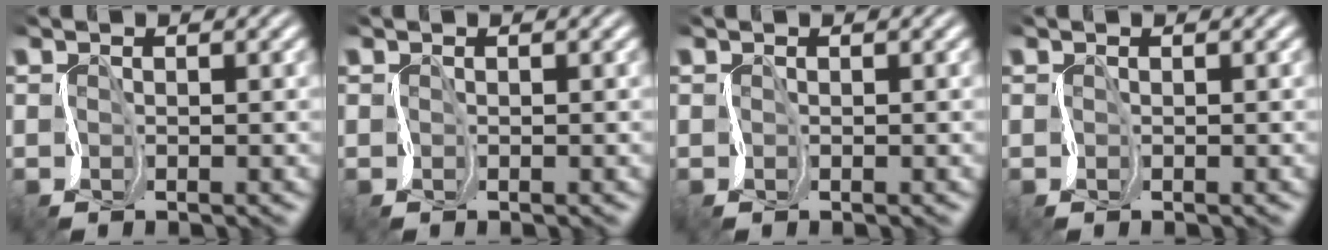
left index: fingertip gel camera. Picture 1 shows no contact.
{"total": 0.0}
{"total": 0.0}
{"total": 0.0}